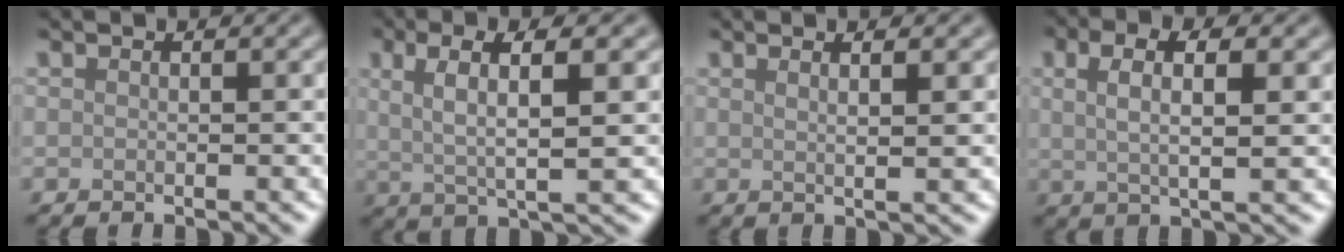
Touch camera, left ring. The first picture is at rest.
{"total": 5.5, "force": [1.5, 1.3, 5.2], "torque": [-0.097, 0.004, 0.027]}
{"total": 3.5, "force": [1.5, 1.2, 2.9], "torque": [-0.024, 0.008, -0.003]}
{"total": 4.7, "force": [1.4, 1.5, 4.2], "torque": [-0.077, 0.002, 0.024]}